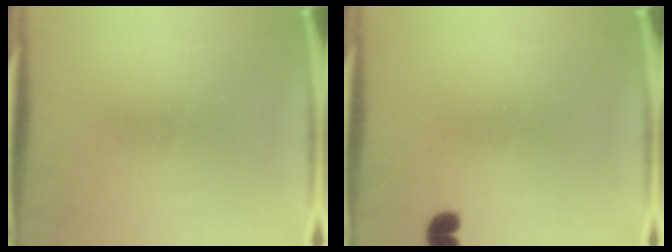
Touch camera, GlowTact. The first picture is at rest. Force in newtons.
{"total": 1.7}